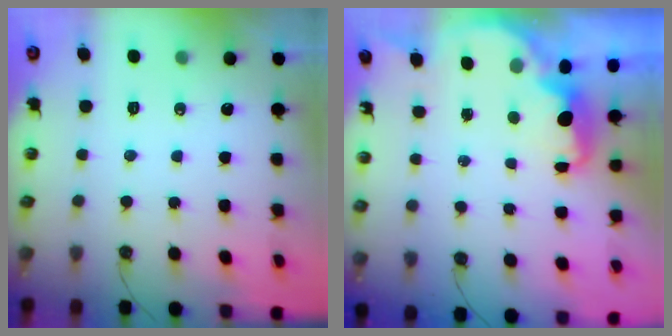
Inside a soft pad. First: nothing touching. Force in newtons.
{"total": 2.7, "press": 2.6, "slide": 0.7}